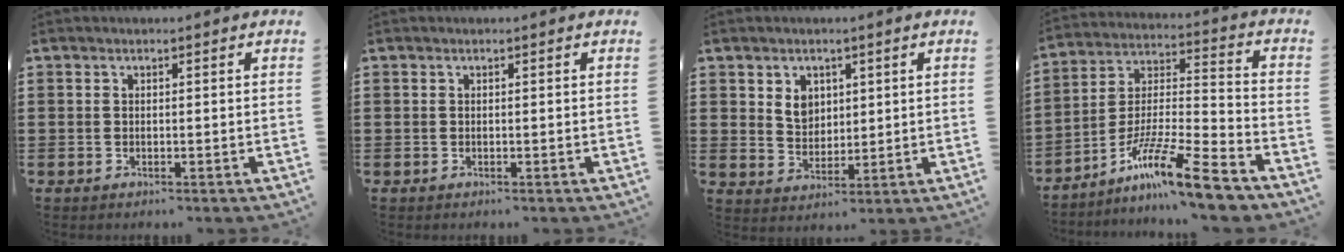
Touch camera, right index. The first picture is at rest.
{"total": 0.0}
{"total": 4.0, "force": [1.8, 3.2, 1.7], "torque": [-0.037, 0.008, 0.031]}
{"total": 13.6, "force": [-10.3, 1.0, 8.8], "torque": [-0.150, 0.018, -0.192]}